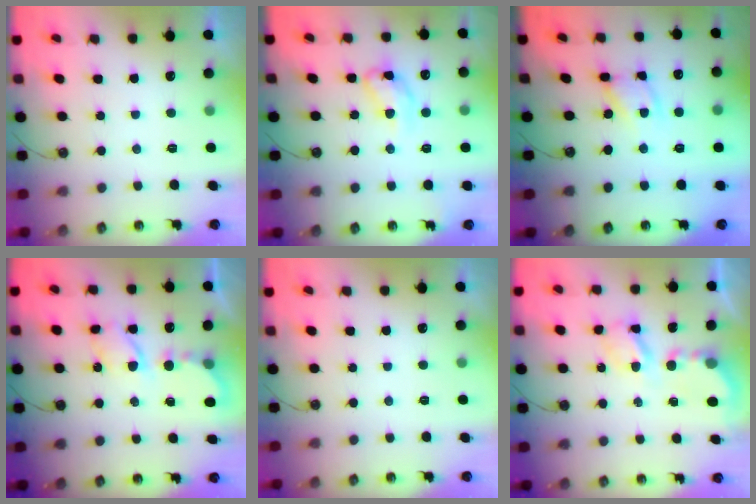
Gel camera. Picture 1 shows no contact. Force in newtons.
{"total": 12.9, "press": 12.9, "slide": 0.8}
{"total": 9.9, "press": 9.9, "slide": 0.8}
{"total": 6.2, "press": 6.2, "slide": 0.4}
{"total": 0.0}
{"total": 4.9, "press": 4.9, "slide": 0.4}